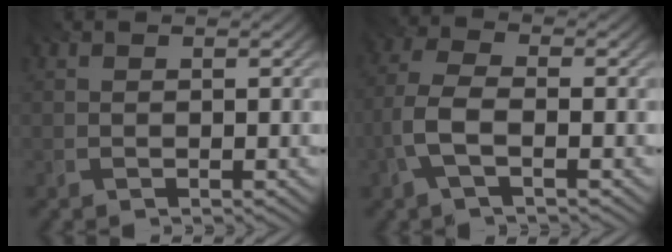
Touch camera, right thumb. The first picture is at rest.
{"total": 4.9, "force": [-2.7, 1.7, 3.8], "torque": [-0.097, -0.002, -0.066]}